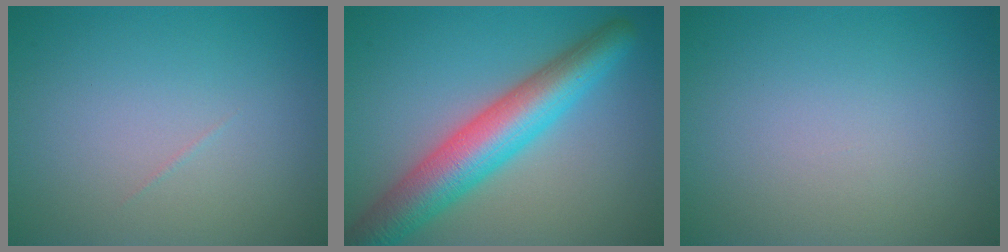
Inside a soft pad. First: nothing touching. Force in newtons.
{"total": 7.9, "press": 7.9, "slide": 0.2}
{"total": 0.0}